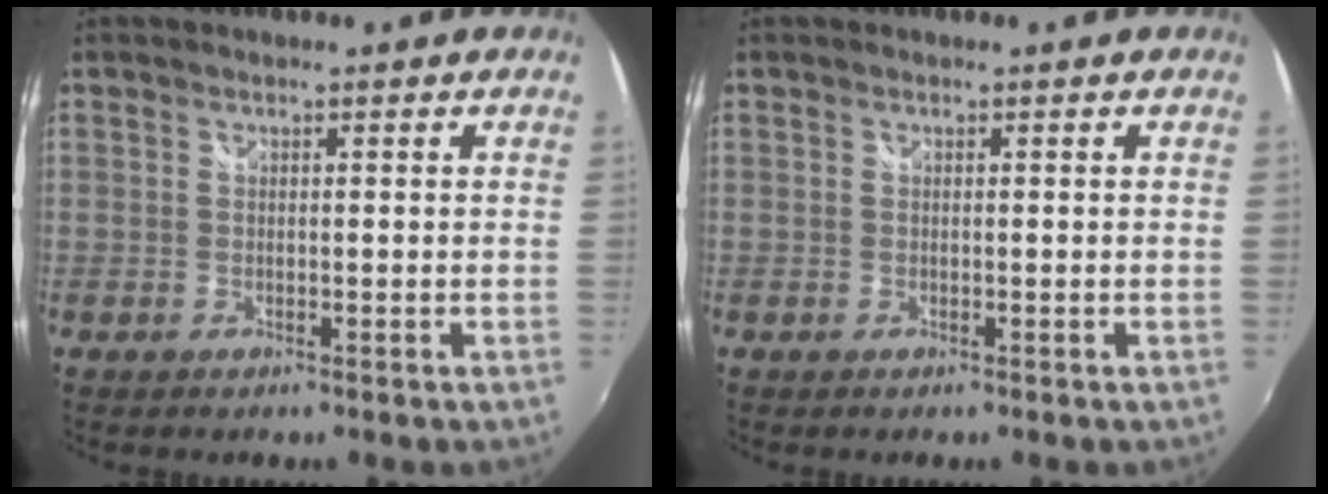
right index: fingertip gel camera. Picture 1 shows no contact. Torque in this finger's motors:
{"motor_torque": [-0.10, 0.09, 0.01, 0.00]}